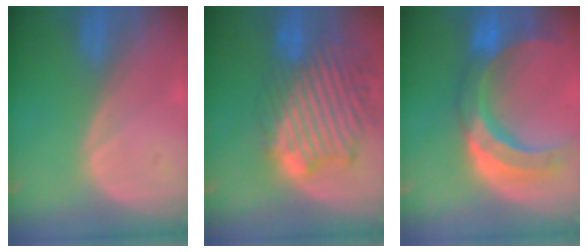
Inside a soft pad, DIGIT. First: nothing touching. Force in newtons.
{"total": 13.8, "press": 11.7, "slide": 7.3}
{"total": 11.4, "press": 9.6, "slide": 6.1}